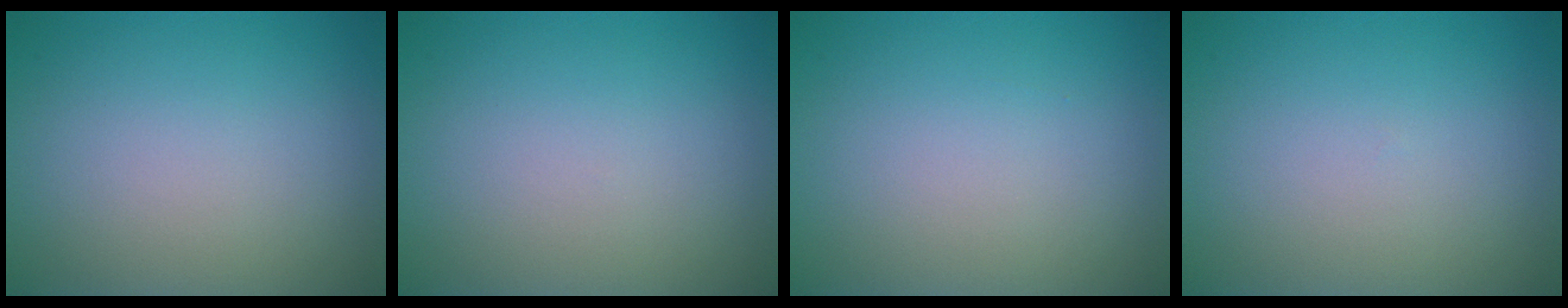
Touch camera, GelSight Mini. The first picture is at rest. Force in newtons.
{"total": 0.0}
{"total": 0.0}
{"total": 0.0}